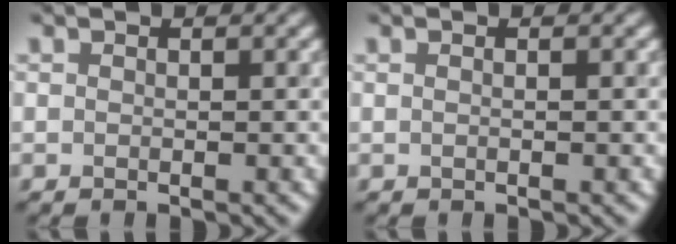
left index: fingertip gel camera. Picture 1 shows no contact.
{"total": 1.4, "force": [0.4, 0.7, 1.2], "torque": [0.001, -0.003, -0.013]}